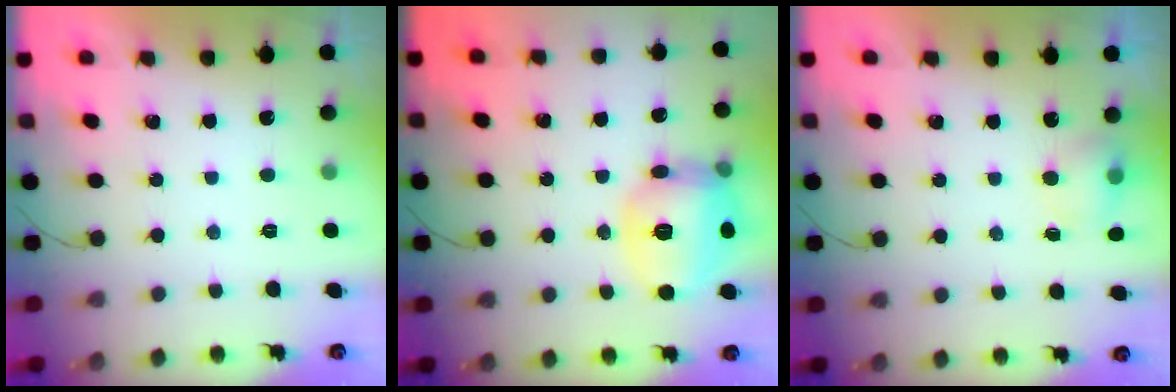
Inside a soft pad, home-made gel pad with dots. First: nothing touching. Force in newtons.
{"total": 16.5, "press": 16.5, "slide": 1.3}
{"total": 4.8, "press": 4.6, "slide": 1.0}